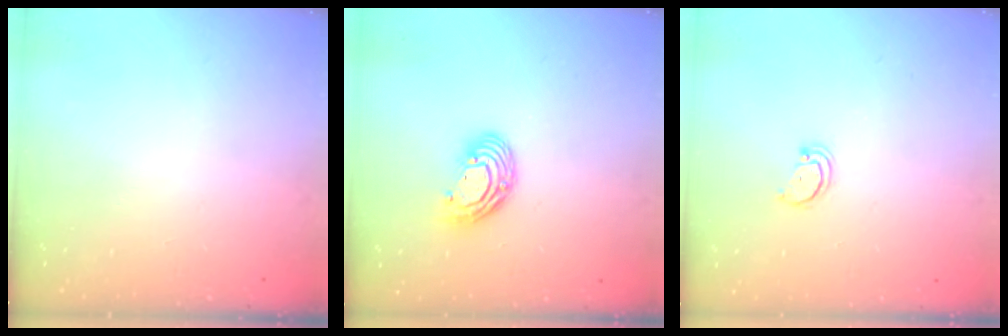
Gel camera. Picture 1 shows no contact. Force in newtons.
{"total": 9.5, "press": 9.5, "slide": 0.6}
{"total": 2.1, "press": 2.1, "slide": 0.2}